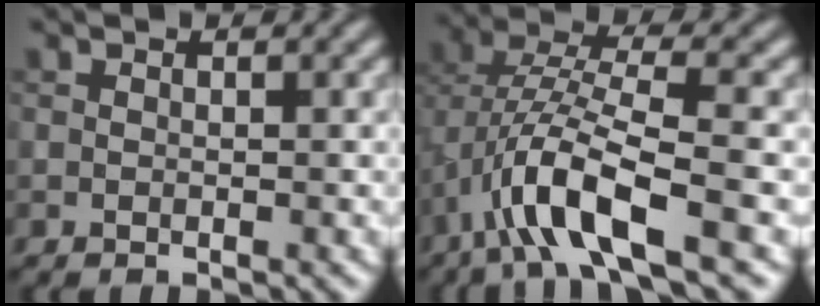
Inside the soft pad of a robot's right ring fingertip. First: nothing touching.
{"total": 7.2, "force": [-2.9, 2.1, 6.3], "torque": [-0.124, 0.006, -0.061]}